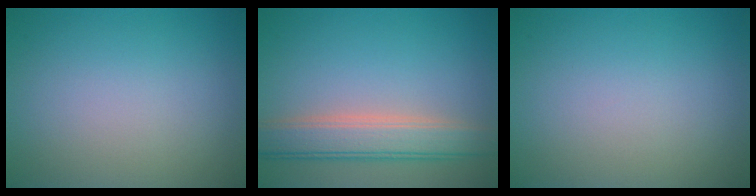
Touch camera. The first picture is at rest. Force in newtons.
{"total": 5.0, "press": 5.0, "slide": 0.2}
{"total": 0.0}